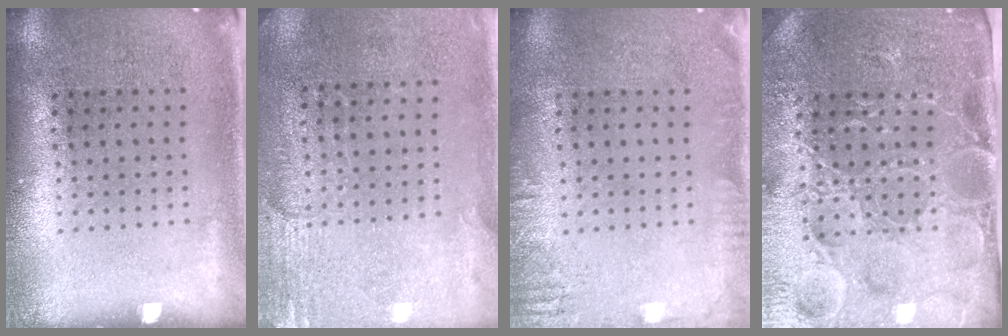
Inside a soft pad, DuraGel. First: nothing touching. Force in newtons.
{"total": 2.6, "press": 2.3, "slide": 1.2}
{"total": 1.9, "press": 1.9, "slide": 0.3}
{"total": 4.8, "press": 4.2, "slide": 2.1}